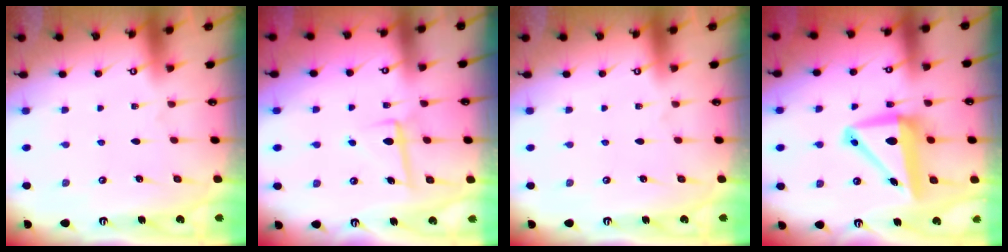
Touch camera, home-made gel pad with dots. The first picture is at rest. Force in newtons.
{"total": 6.5, "press": 6.4, "slide": 1.5}
{"total": 0.0}
{"total": 10.9, "press": 10.5, "slide": 2.6}